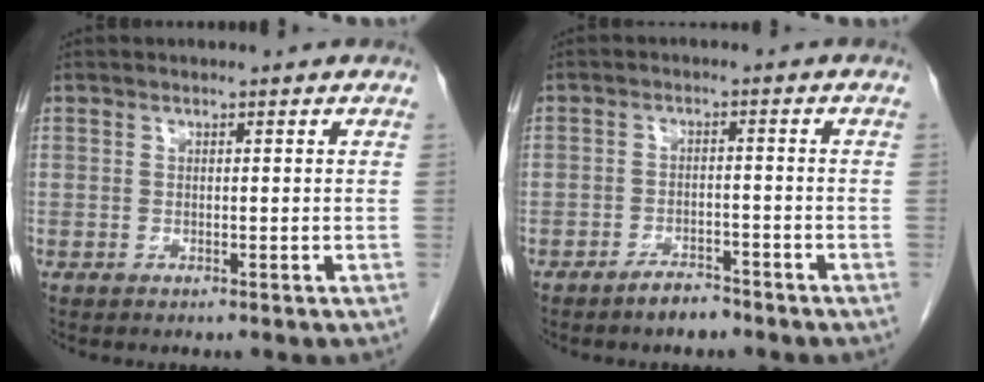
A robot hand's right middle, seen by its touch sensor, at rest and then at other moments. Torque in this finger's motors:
{"motor_torque": [1.18, -0.96, 0.15, 0.13]}